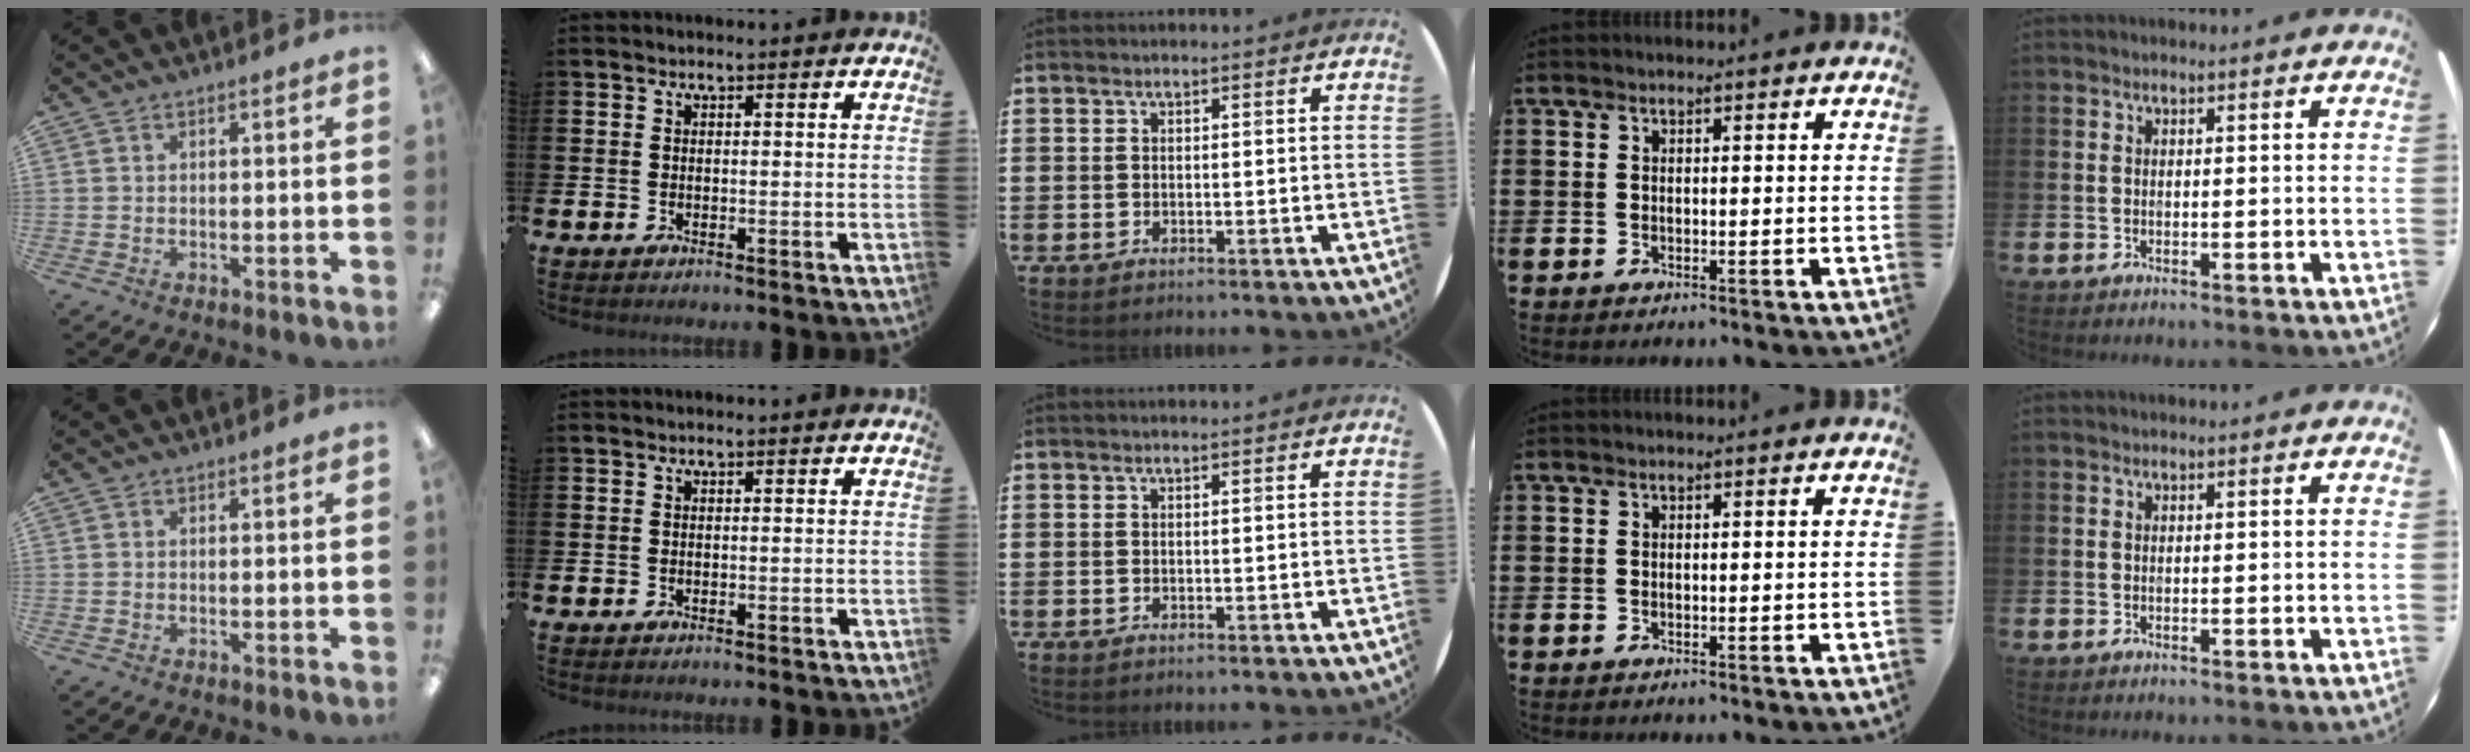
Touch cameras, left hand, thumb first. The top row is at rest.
{}